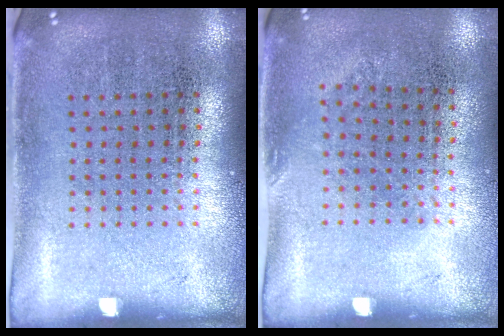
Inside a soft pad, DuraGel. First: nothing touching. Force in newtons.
{"total": 0.8, "press": 0.6, "slide": 0.5}